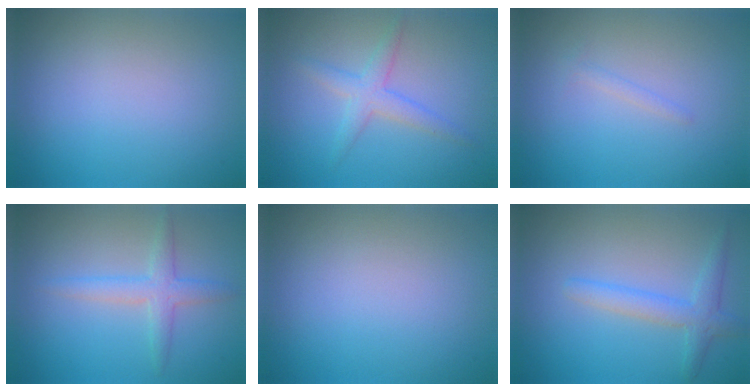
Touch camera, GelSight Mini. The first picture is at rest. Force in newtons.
{"total": 2.5, "press": 2.5, "slide": 0.0}
{"total": 0.7, "press": 0.7, "slide": 0.1}
{"total": 2.6, "press": 2.6, "slide": 0.1}
{"total": 0.0}
{"total": 2.8, "press": 2.7, "slide": 0.2}